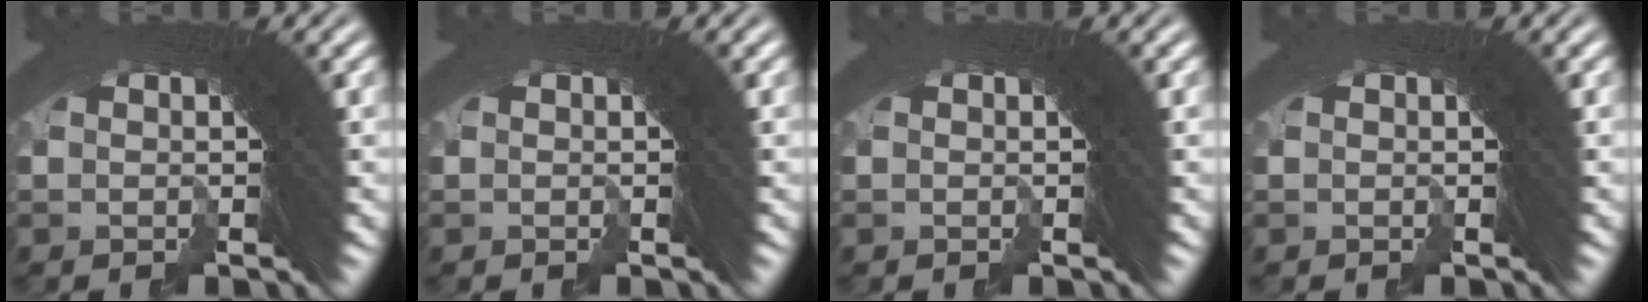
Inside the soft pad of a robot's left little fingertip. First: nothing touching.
{"total": 0.0}
{"total": 0.0}
{"total": 0.0}